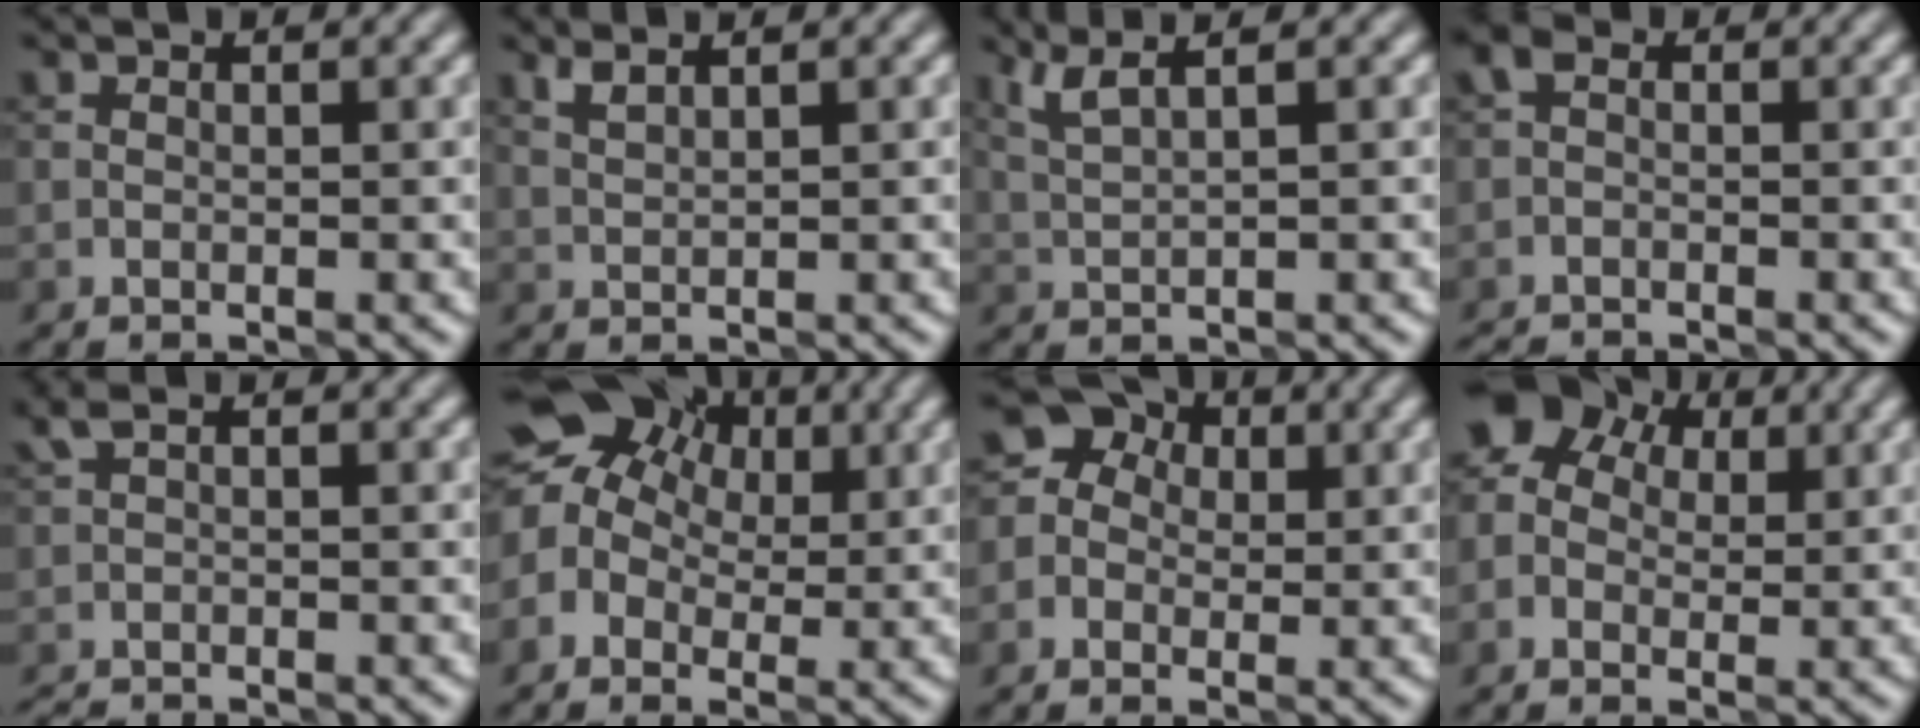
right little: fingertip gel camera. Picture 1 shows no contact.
{"total": 1.3, "force": [1.2, 0.1, 0.5], "torque": [-0.004, 0.005, 0.025]}
{"total": 2.9, "force": [2.1, 0.6, 2.0], "torque": [-0.028, 0.012, 0.035]}
{"total": 1.6, "force": [-1.6, 0.3, 0.3], "torque": [-0.007, -0.006, -0.039]}
{"total": 1.6, "force": [-1.5, 0.1, 0.5], "torque": [-0.006, -0.012, -0.032]}
{"total": 8.2, "force": [2.7, 6.3, 4.6], "torque": [-0.070, 0.041, 0.023]}
{"total": 5.9, "force": [1.0, 5.2, 2.5], "torque": [-0.009, 0.038, -0.025]}
{"total": 7.2, "force": [2.0, 5.5, 4.3], "torque": [-0.072, 0.039, 0.011]}